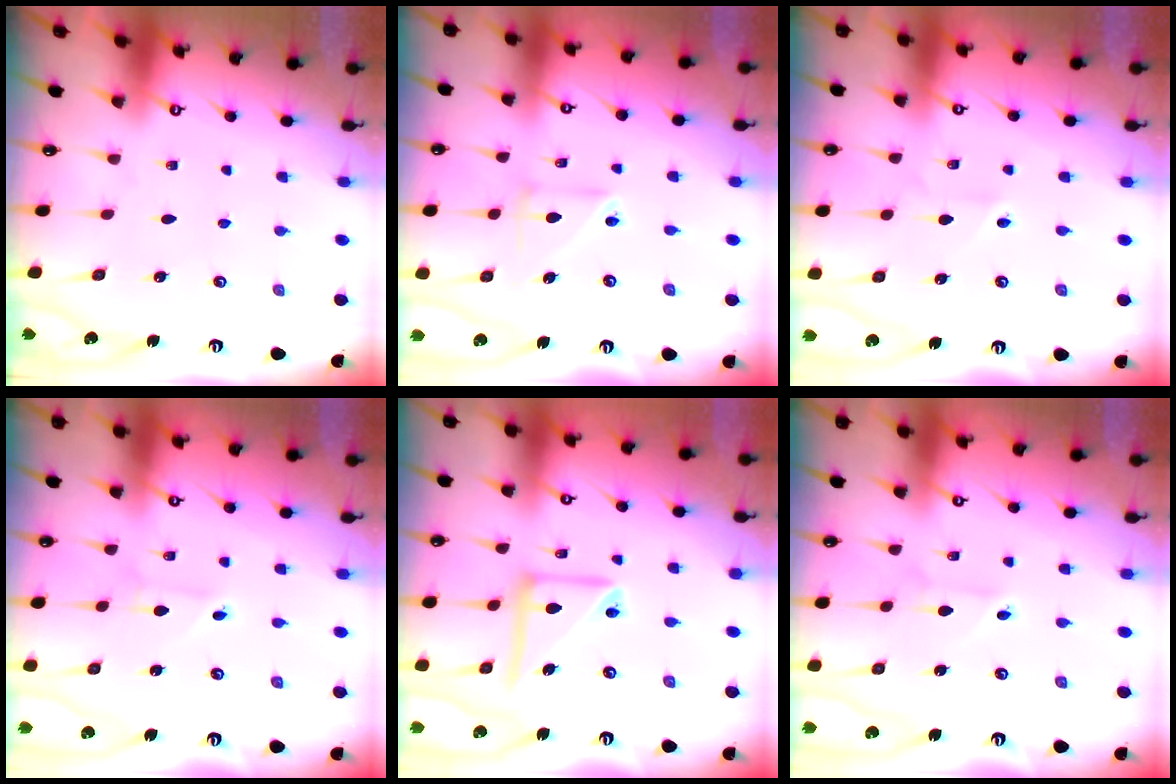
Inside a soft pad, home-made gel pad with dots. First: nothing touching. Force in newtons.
{"total": 8.2, "press": 8.1, "slide": 1.3}
{"total": 1.5, "press": 1.4, "slide": 0.5}
{"total": 0.9, "press": 0.9, "slide": 0.0}
{"total": 13.4, "press": 13.3, "slide": 1.4}
{"total": 2.5, "press": 2.4, "slide": 0.2}